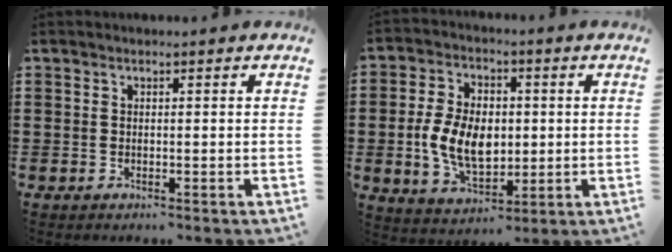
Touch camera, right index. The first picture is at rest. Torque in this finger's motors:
{"motor_torque": [1.39, -0.75, 1.05, 0.21]}